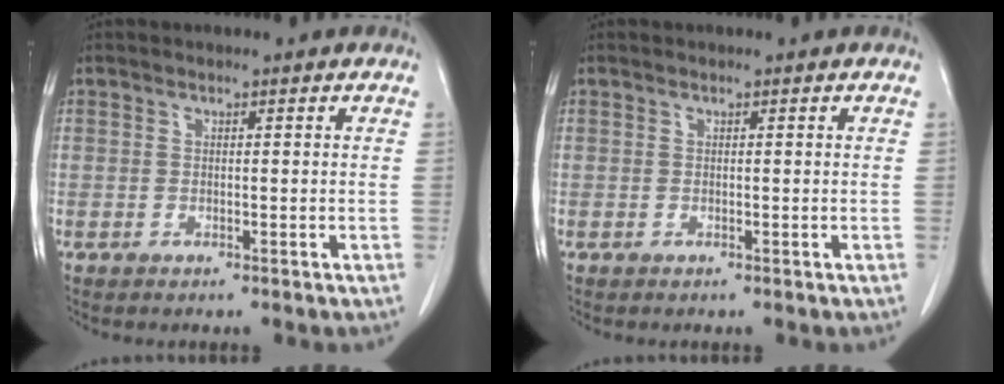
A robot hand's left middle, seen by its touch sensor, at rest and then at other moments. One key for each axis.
{"total": 0.0}